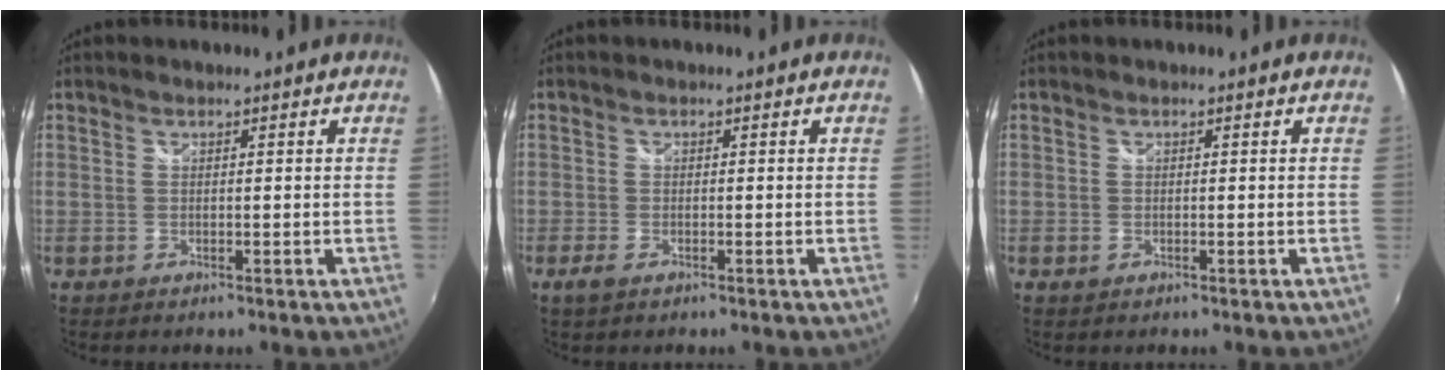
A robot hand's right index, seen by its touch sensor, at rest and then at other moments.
{"total": 2.3, "force": [-1.5, 1.0, 1.4], "torque": [-0.030, -0.007, -0.029]}
{"total": 0.8, "force": [-0.4, 0.6, 0.3], "torque": [-0.005, -0.004, -0.009]}